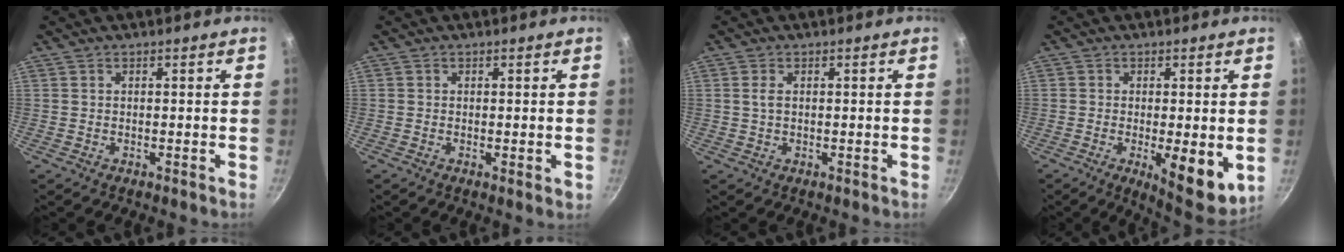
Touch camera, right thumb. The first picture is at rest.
{"total": 0.9, "force": [0.0, 0.4, 0.8], "torque": [-0.012, -0.002, -0.002]}
{"total": 1.7, "force": [0.4, 1.0, 1.4], "torque": [-0.027, 0.001, 0.006]}
{"total": 9.5, "force": [-1.7, 3.1, 8.8], "torque": [-0.107, -0.013, -0.014]}